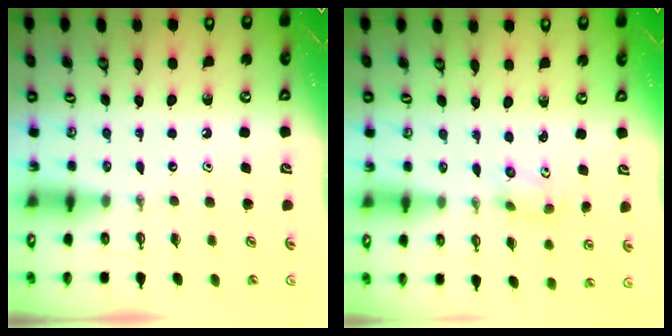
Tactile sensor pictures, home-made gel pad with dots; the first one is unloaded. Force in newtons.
{"total": 3.8, "press": 3.4, "slide": 1.7}